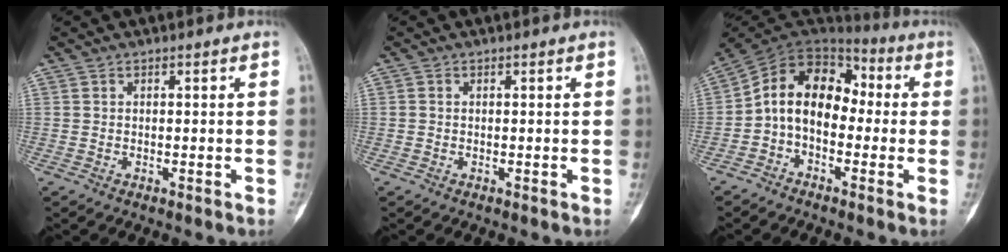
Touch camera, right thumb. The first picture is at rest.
{"total": 0.0}
{"total": 12.9, "force": [-1.1, 9.3, 8.9], "torque": [-0.117, 0.055, -0.035]}